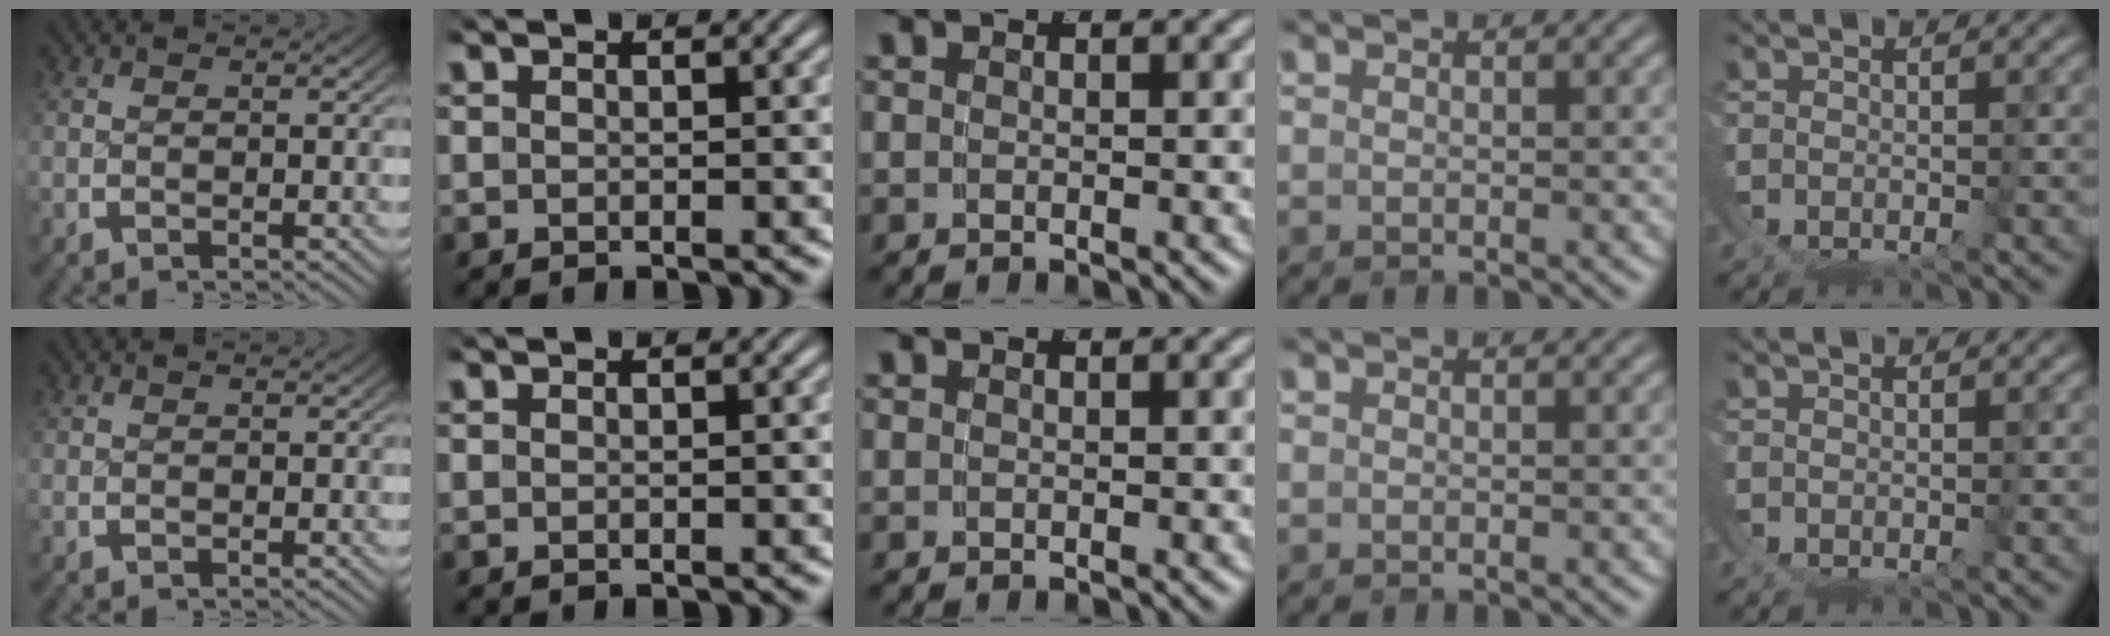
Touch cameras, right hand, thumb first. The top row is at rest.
{}